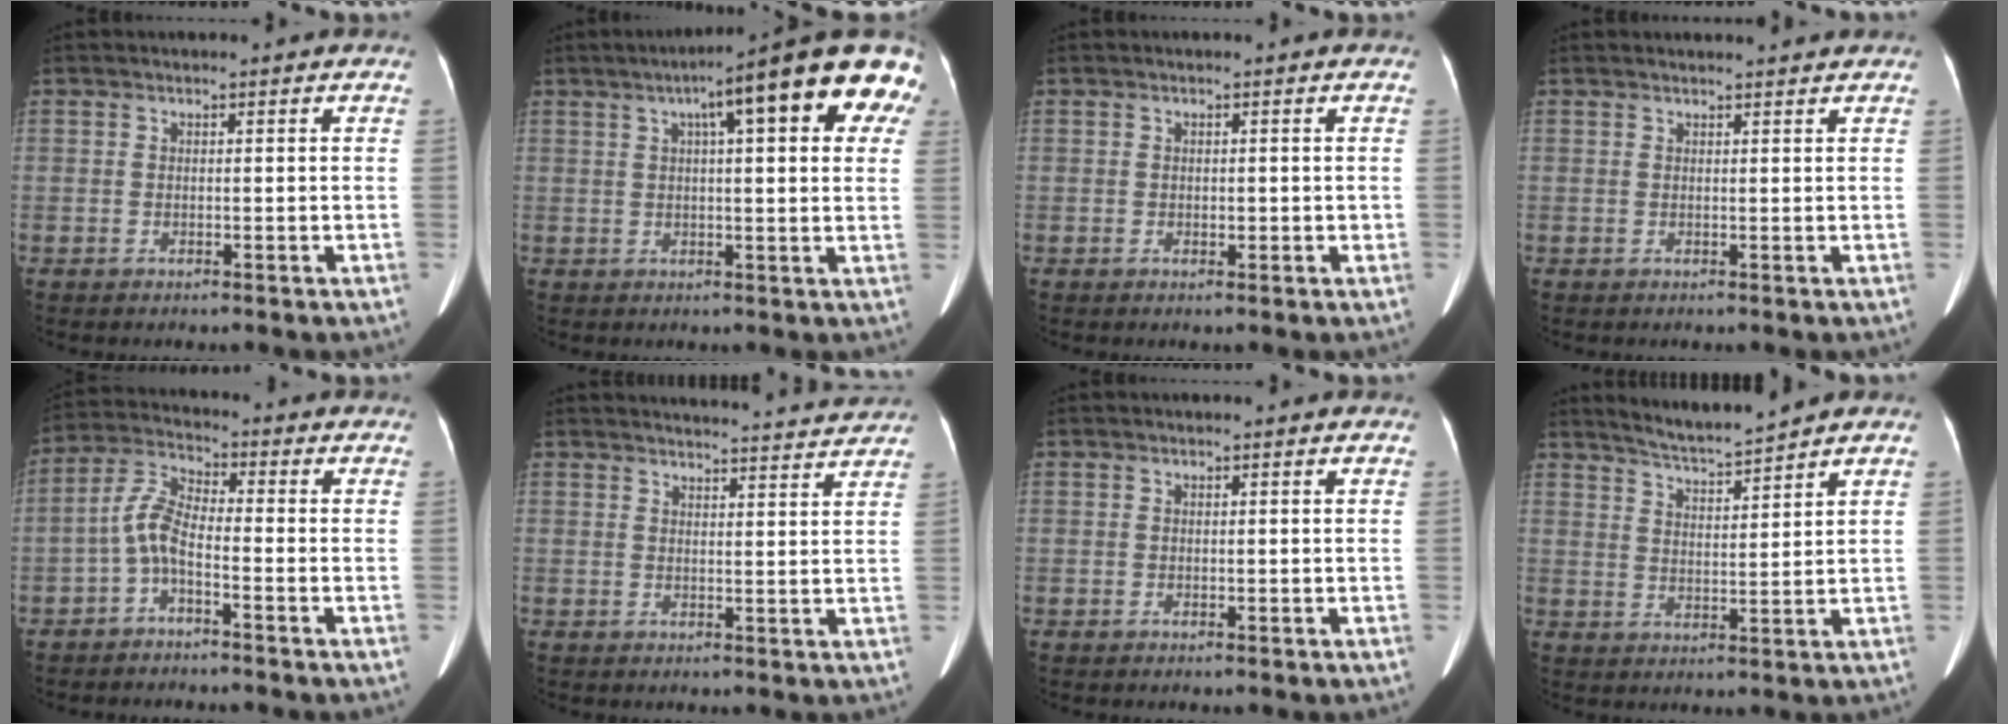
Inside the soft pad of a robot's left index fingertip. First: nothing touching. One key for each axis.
{"total": 16.8, "fx": 8.0, "fy": 2.6, "fz": 14.6, "tx": -0.199, "ty": 0.036, "tz": 0.097}
{"total": 0.8, "fx": -0.1, "fy": 0.6, "fz": 0.4, "tx": -0.006, "ty": 0.000, "tz": -0.003}
{"total": 3.1, "fx": 3.0, "fy": -0.1, "fz": 0.8, "tx": -0.010, "ty": 0.012, "tz": 0.036}
{"total": 5.6, "fx": -2.4, "fy": 1.8, "fz": 4.8, "tx": -0.111, "ty": 0.018, "tz": -0.051}
{"total": 13.4, "fx": 13.2, "fy": 0.4, "fz": 2.6, "tx": -0.021, "ty": -0.011, "tz": 0.144}
{"total": 0.0}
{"total": 5.5, "fx": 5.2, "fy": -1.0, "fz": 1.4, "tx": -0.033, "ty": -0.007, "tz": 0.099}